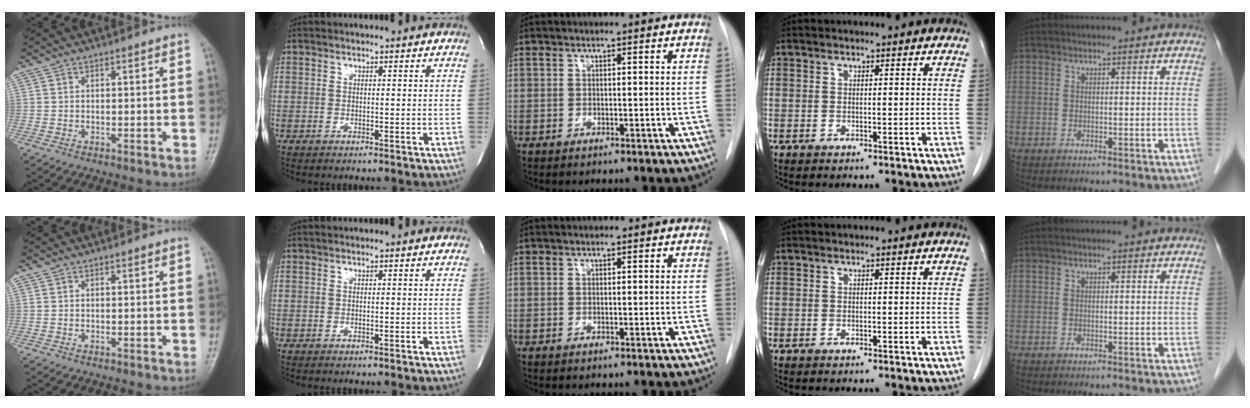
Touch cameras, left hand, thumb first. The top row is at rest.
{}